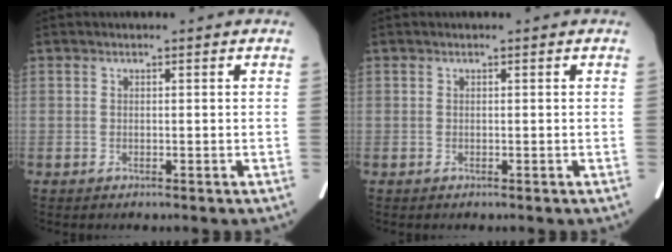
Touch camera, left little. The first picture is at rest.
{"total": 0.0}